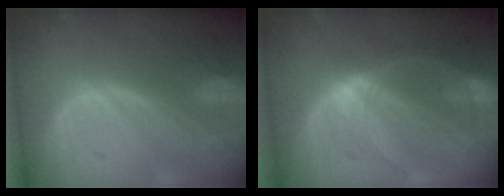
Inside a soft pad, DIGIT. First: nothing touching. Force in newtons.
{"total": 6.5, "press": 5.7, "slide": 3.1}